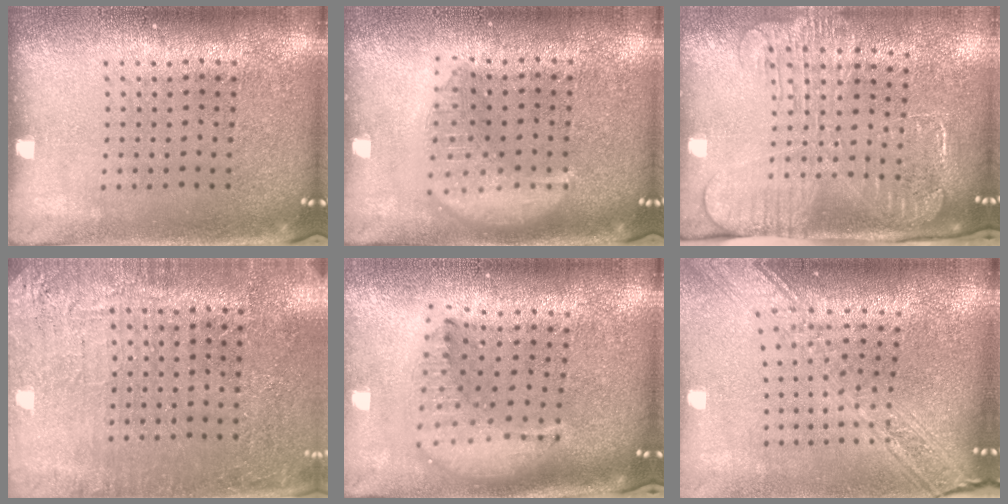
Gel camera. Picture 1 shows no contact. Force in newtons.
{"total": 3.1, "press": 3.1, "slide": 0.3}
{"total": 2.6, "press": 2.0, "slide": 1.6}
{"total": 2.8, "press": 2.7, "slide": 0.6}
{"total": 1.8, "press": 1.5, "slide": 1.0}
{"total": 2.8, "press": 2.2, "slide": 1.7}